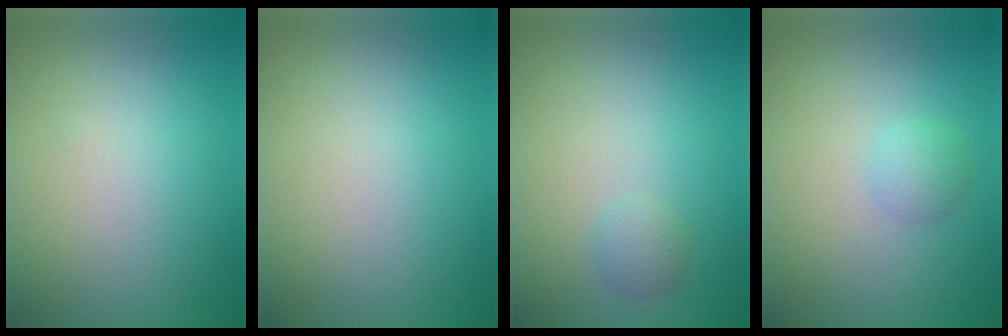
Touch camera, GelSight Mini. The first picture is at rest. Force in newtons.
{"total": 0.0}
{"total": 1.3, "press": 1.3, "slide": 0.1}
{"total": 1.5, "press": 1.5, "slide": 0.1}